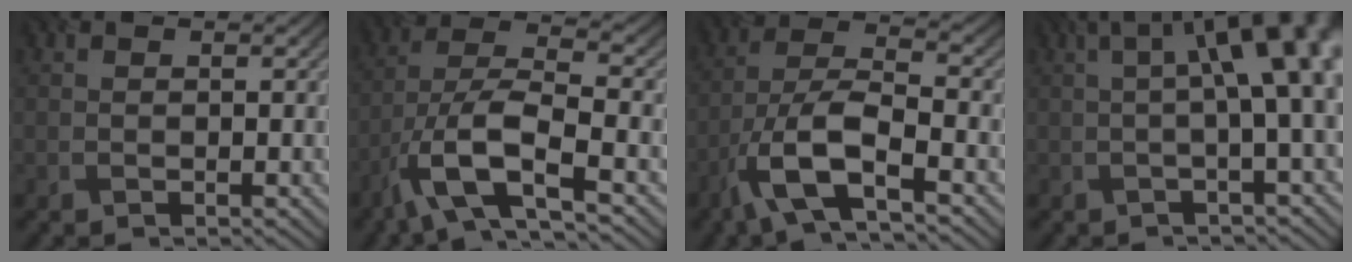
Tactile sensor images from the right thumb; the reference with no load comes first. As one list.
[{"total": 11.3, "force": [-5.9, 3.6, 8.9], "torque": [-0.182, -0.007, -0.117]}, {"total": 10.0, "force": [-5.4, 3.1, 7.8], "torque": [-0.161, 0.001, -0.113]}, {"total": 12.3, "force": [2.2, 3.5, 11.6], "torque": [-0.151, 0.030, 0.033]}]